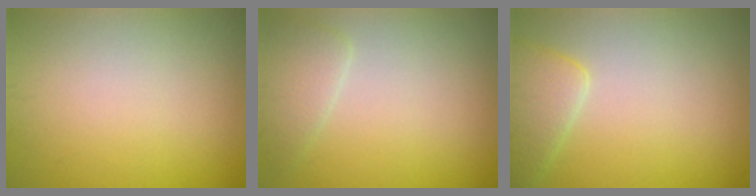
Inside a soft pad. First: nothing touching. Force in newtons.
{"total": 2.2, "press": 2.1, "slide": 0.3}
{"total": 3.0, "press": 3.0, "slide": 0.3}